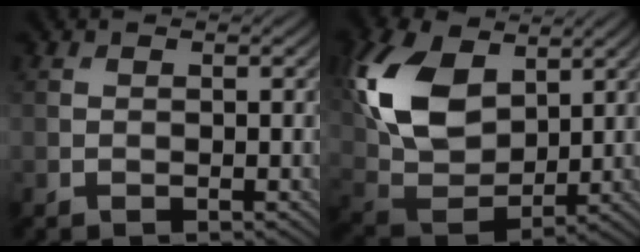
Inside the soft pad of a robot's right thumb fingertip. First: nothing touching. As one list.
[{"total": 13.7, "force": [5.0, 8.6, 9.5], "torque": [-0.237, 0.019, 0.093]}]